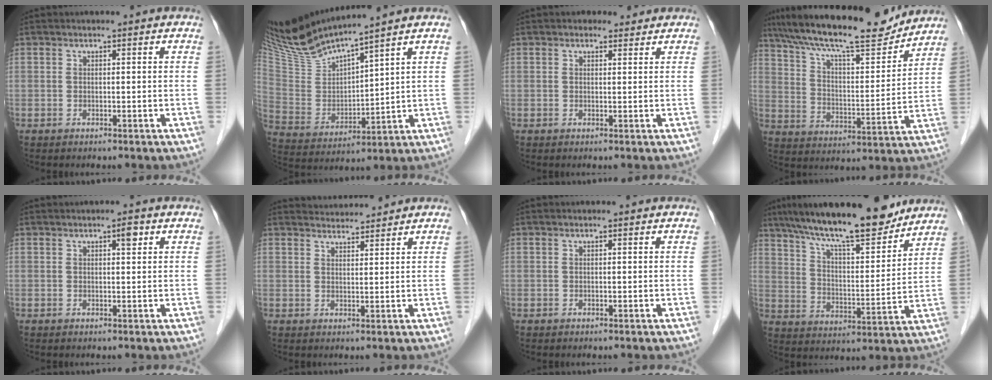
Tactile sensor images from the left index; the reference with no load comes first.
{"total": 14.5, "force": [13.0, -0.2, 6.4], "torque": [-0.139, -0.006, 0.262]}
{"total": 1.6, "force": [1.3, 1.0, 0.2], "torque": [-0.003, 0.006, 0.015]}
{"total": 18.7, "force": [16.5, 2.9, 8.4], "torque": [-0.152, 0.011, 0.261]}
{"total": 1.4, "force": [0.7, 0.4, 1.2], "torque": [-0.018, 0.004, 0.007]}
{"total": 3.5, "force": [3.5, 0.0, -0.2], "torque": [-0.006, 0.016, 0.061]}
{"total": 0.0}
{"total": 17.1, "force": [14.3, 2.8, 9.0], "torque": [-0.148, 0.008, 0.234]}